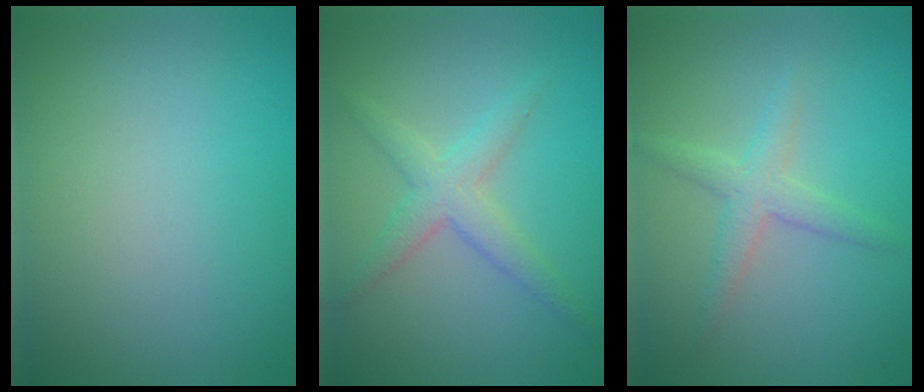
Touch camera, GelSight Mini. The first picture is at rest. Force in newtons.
{"total": 2.9, "press": 2.9, "slide": 0.1}
{"total": 2.3, "press": 2.3, "slide": 0.1}